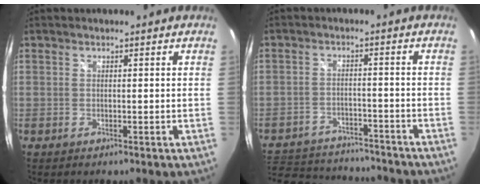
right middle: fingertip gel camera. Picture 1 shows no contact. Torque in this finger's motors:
{"motor_torque": [0.42, -0.64, -0.06, 0.00]}